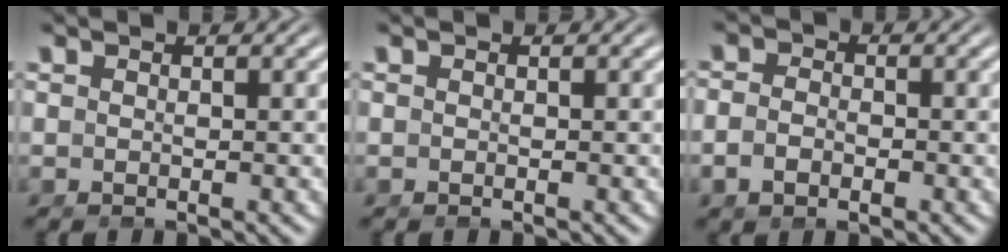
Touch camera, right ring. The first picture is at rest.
{"total": 0.0}
{"total": 2.0, "force": [-1.1, 1.3, 1.2], "torque": [-0.027, -0.012, -0.017]}